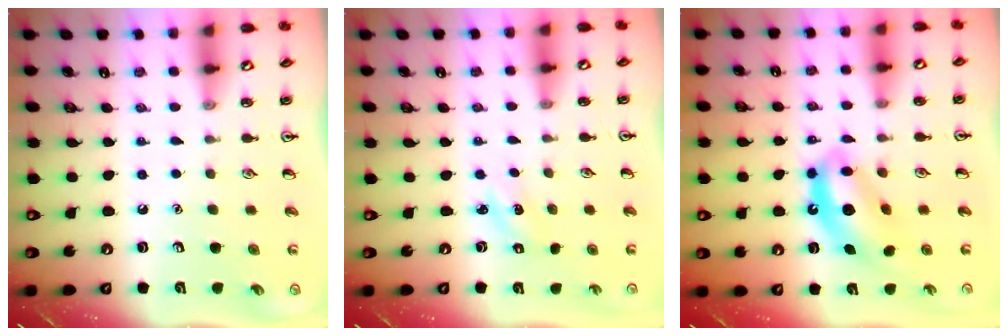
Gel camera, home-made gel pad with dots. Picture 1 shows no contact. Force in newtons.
{"total": 1.2, "press": 1.1, "slide": 0.5}
{"total": 10.0, "press": 9.5, "slide": 3.1}